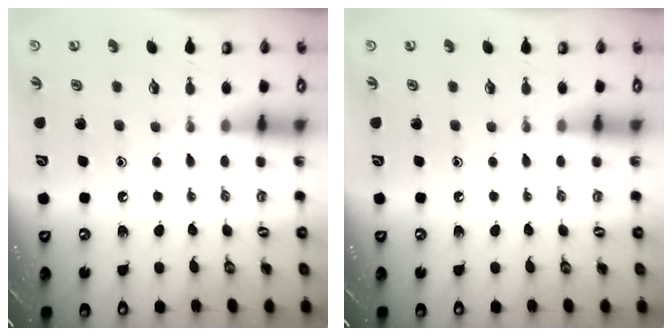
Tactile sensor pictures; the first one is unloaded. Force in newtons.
{"total": 0.0}